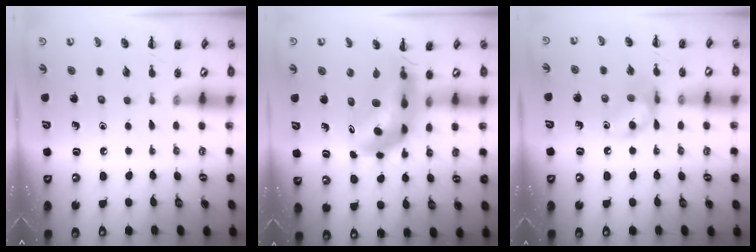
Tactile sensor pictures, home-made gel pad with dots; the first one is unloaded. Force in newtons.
{"total": 9.6, "press": 9.2, "slide": 3.0}
{"total": 9.3, "press": 9.3, "slide": 0.7}